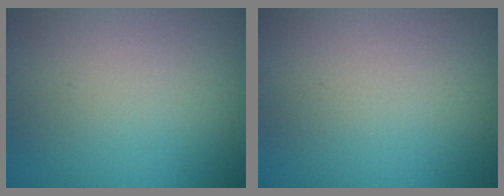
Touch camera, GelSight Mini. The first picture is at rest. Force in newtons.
{"total": 0.0}